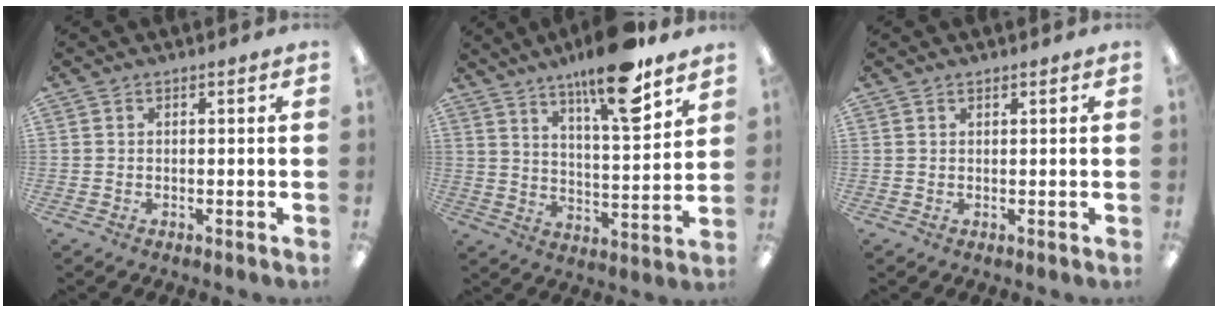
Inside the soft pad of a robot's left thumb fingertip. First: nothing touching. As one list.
[{"total": 15.8, "force": [11.6, 3.4, 10.3], "torque": [-0.156, -0.072, 0.185]}, {"total": 0.6, "force": [0.6, 0.2, 0.1], "torque": [-0.004, 0.001, 0.010]}]